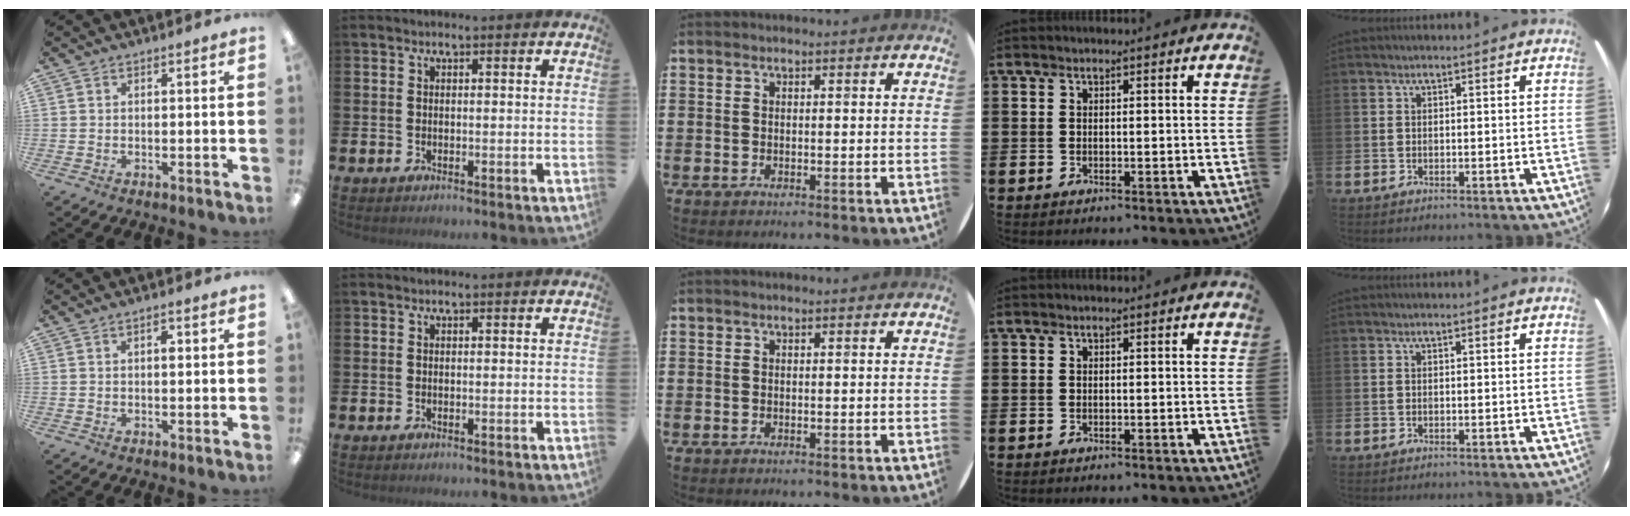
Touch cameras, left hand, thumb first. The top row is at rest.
{"thumb": {"total": 1.9, "force": [0.7, 0.9, 1.5], "torque": [-0.024, 0.002, 0.009]}}